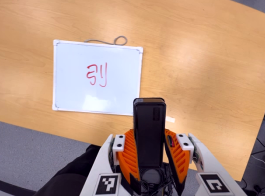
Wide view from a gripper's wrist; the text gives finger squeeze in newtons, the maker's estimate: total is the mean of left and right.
{"total": 5.1, "left": 3.9, "right": 6.3}